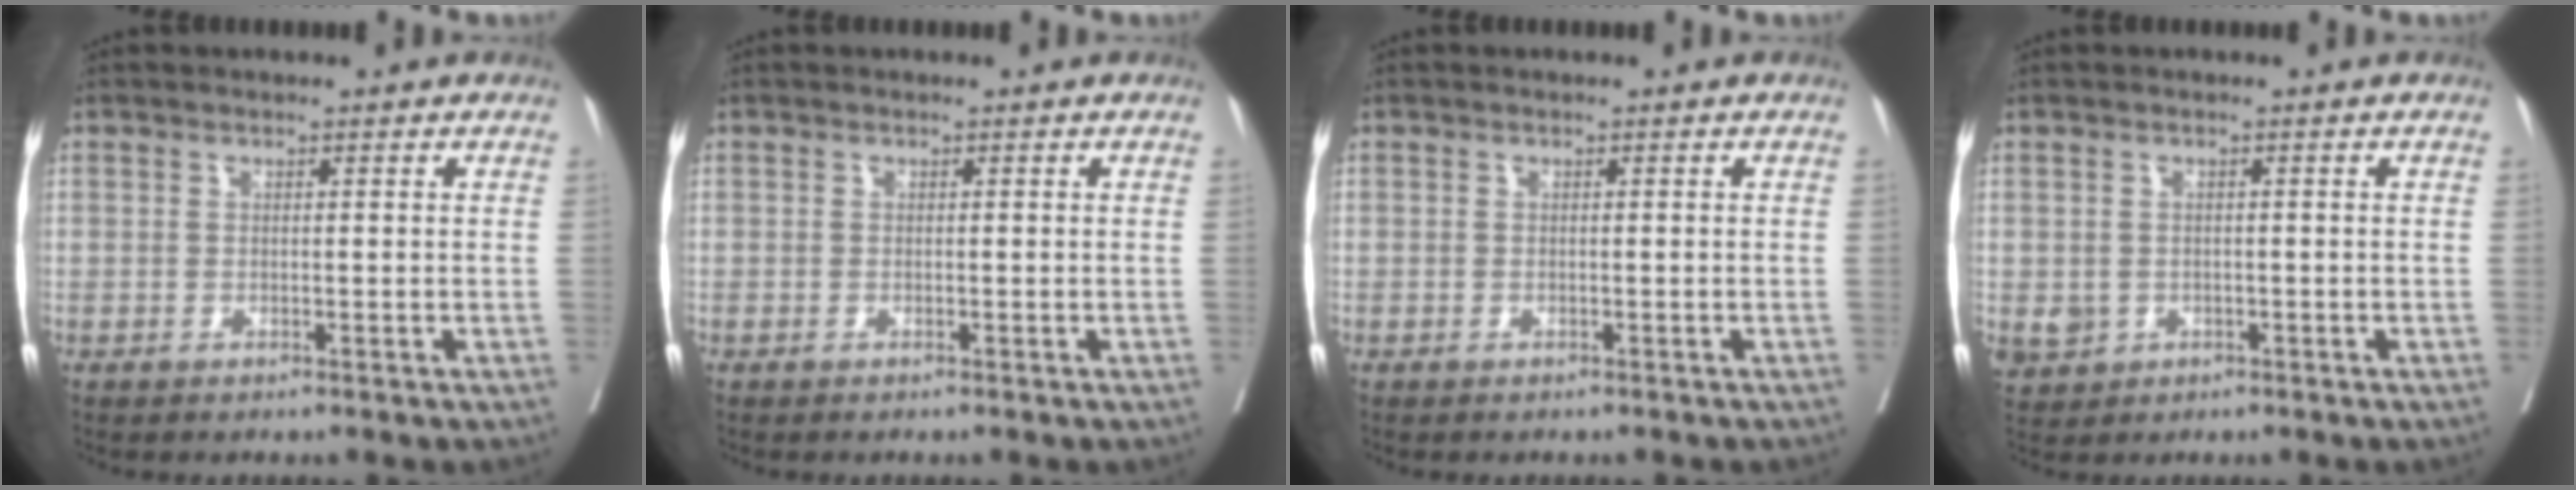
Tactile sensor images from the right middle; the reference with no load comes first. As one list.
[{"total": 0.0}, {"total": 0.0}, {"total": 3.2, "force": [-0.8, 3.0, 0.8], "torque": [-0.014, 0.001, -0.003]}]